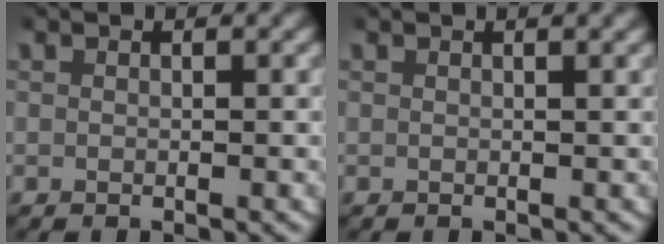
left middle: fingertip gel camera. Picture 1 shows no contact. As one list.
[{"total": 0.9, "force": [0.6, 0.0, 0.7], "torque": [-0.005, 0.006, 0.008]}]